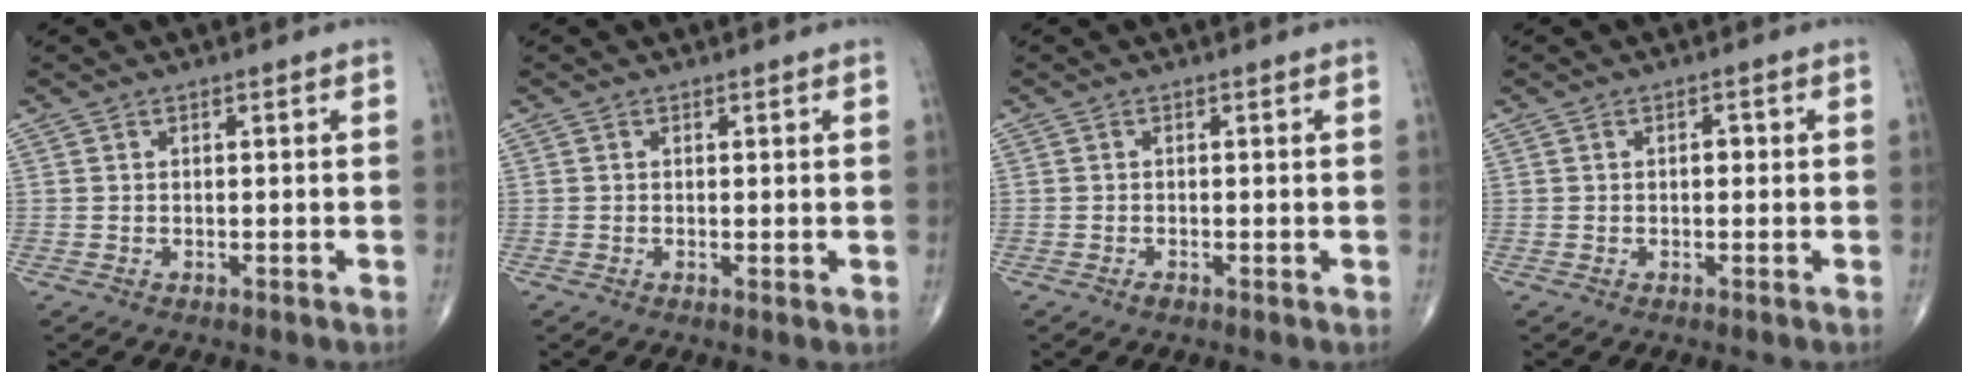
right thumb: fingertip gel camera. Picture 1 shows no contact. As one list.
[{"total": 0.7, "force": [0.1, 0.2, 0.7], "torque": [-0.014, -0.004, -0.001]}, {"total": 1.0, "force": [-0.4, 0.4, 0.7], "torque": [-0.012, -0.002, -0.010]}, {"total": 1.3, "force": [0.0, 0.9, 1.0], "torque": [-0.008, 0.003, -0.003]}]